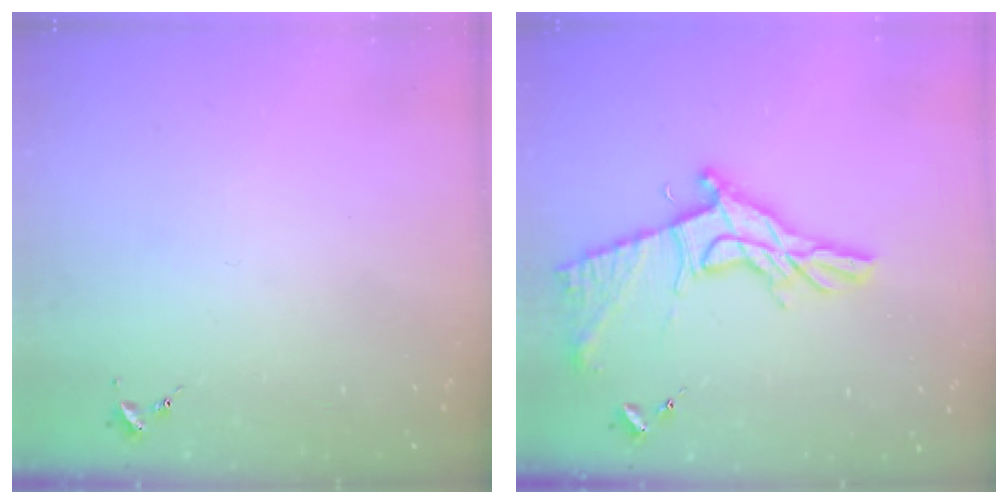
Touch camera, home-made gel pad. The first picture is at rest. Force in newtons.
{"total": 16.7, "press": 16.7, "slide": 0.7}